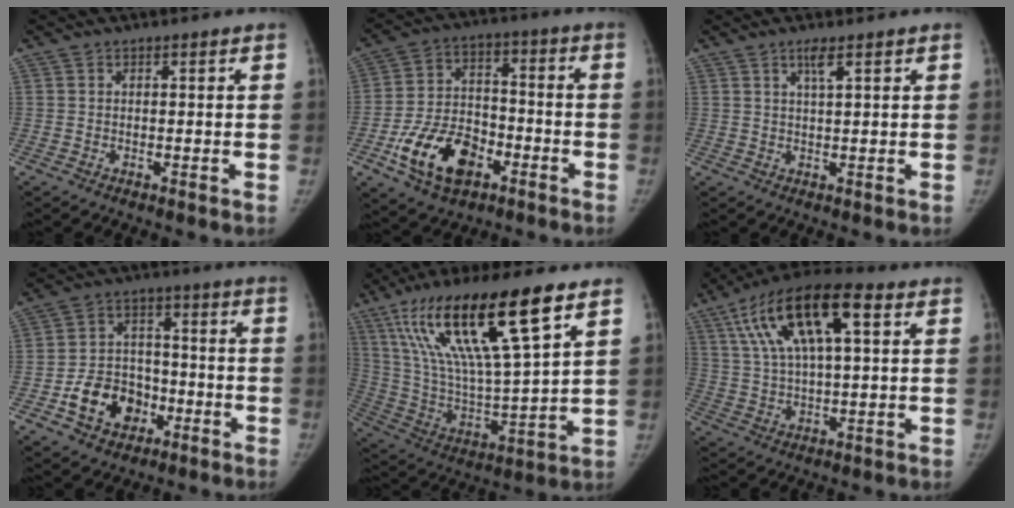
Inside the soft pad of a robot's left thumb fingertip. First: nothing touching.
{"total": 15.5, "force": [-7.0, 9.8, 9.7], "torque": [-0.148, 0.037, -0.120]}
{"total": 2.5, "force": [1.5, 0.3, 2.0], "torque": [-0.037, -0.002, 0.029]}
{"total": 12.4, "force": [-4.9, 9.7, 6.1], "torque": [-0.063, 0.040, -0.079]}
{"total": 26.4, "force": [13.7, 5.6, 21.9], "torque": [-0.417, -0.025, 0.253]}
{"total": 18.9, "force": [7.4, 7.0, 15.9], "torque": [-0.285, 0.011, 0.126]}